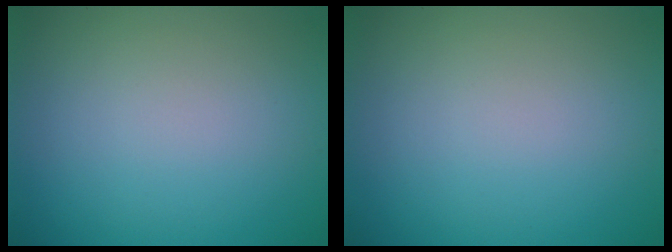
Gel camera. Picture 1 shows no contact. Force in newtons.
{"total": 0.0}